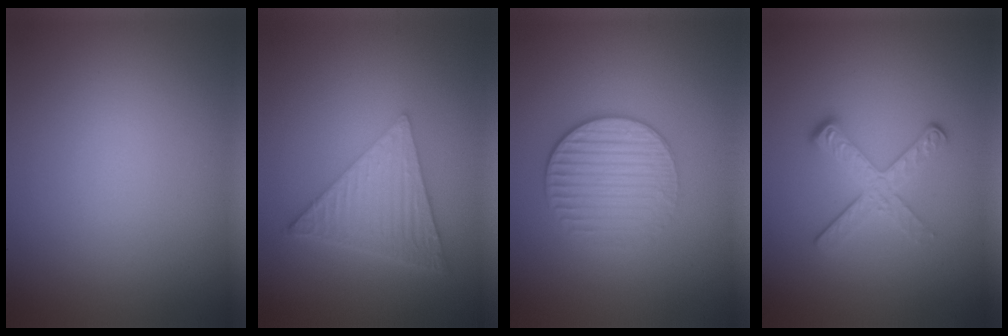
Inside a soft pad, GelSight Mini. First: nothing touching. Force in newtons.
{"total": 6.4, "press": 4.4, "slide": 4.7}
{"total": 3.0, "press": 2.7, "slide": 1.3}
{"total": 3.5, "press": 2.4, "slide": 2.6}